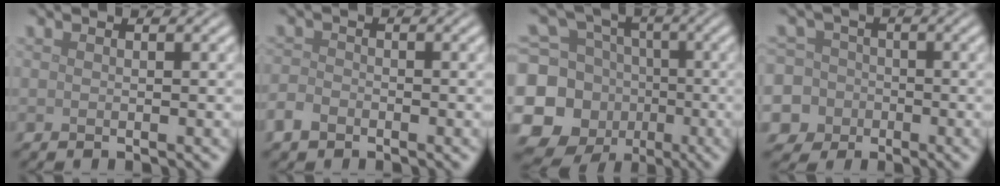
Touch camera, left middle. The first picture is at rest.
{"total": 2.0, "force": [-1.3, 1.3, 0.8], "torque": [-0.012, 0.000, -0.035]}
{"total": 14.3, "force": [-4.1, 12.9, 4.7], "torque": [-0.145, -0.021, -0.090]}
{"total": 9.2, "force": [-3.6, 8.3, 1.6], "torque": [-0.042, -0.003, -0.100]}